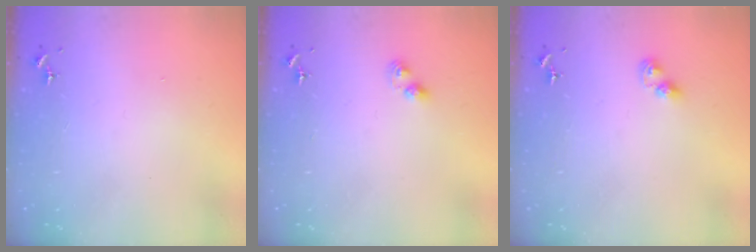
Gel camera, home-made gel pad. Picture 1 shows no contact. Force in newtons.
{"total": 3.3, "press": 3.3, "slide": 0.5}
{"total": 5.5, "press": 5.5, "slide": 0.4}